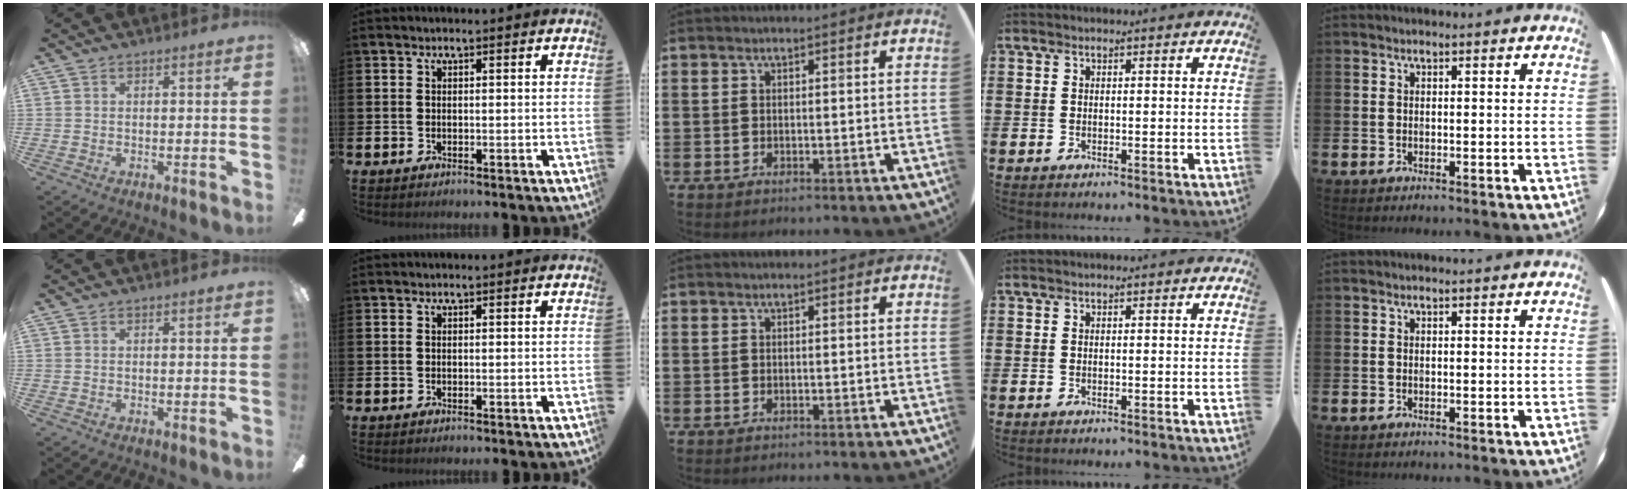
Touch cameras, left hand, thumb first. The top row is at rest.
{}